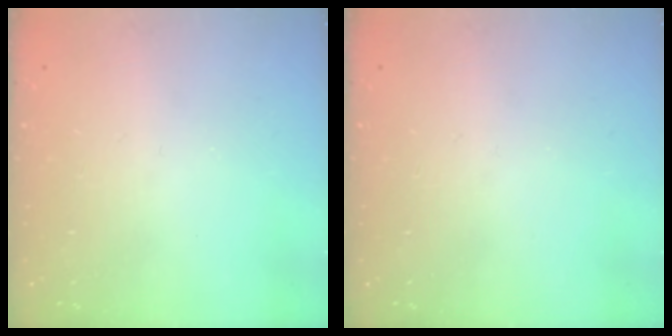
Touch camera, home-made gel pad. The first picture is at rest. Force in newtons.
{"total": 0.0}